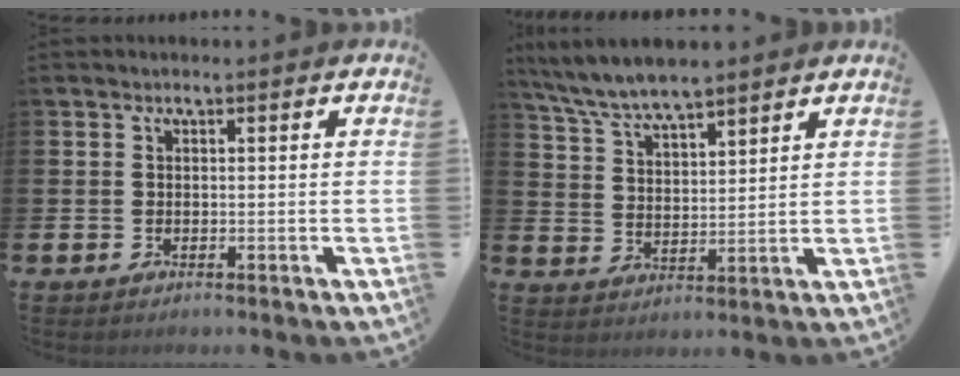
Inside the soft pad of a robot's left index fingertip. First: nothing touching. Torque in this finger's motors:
{"motor_torque": [0.10, -0.25, 0.77, 0.21]}